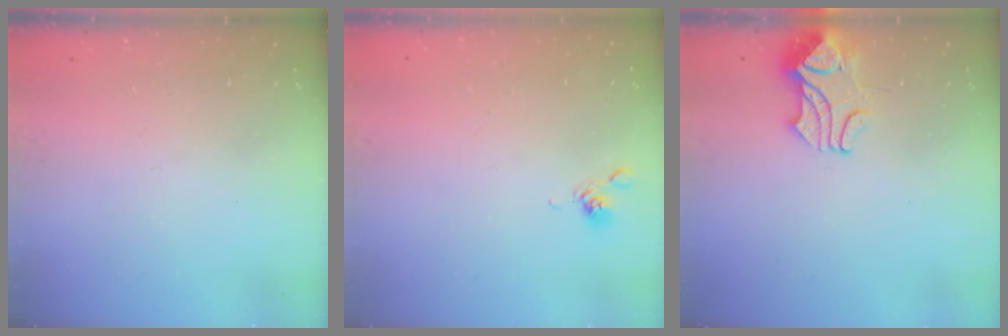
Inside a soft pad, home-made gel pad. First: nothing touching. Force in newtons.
{"total": 6.2, "press": 6.2, "slide": 0.5}
{"total": 2.0, "press": 1.9, "slide": 0.8}